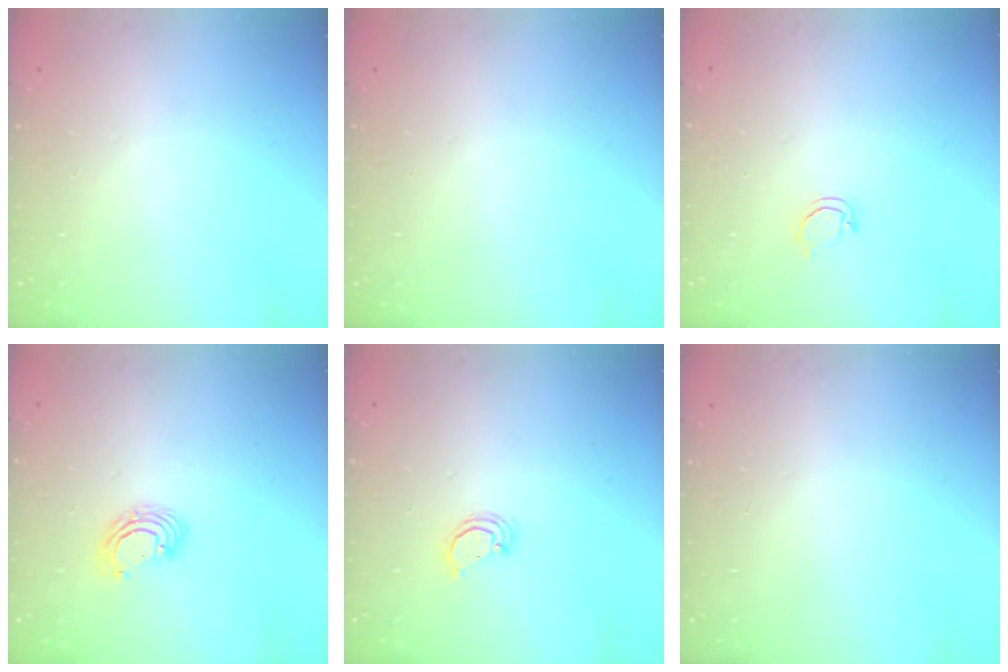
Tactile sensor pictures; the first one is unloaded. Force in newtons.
{"total": 0.0}
{"total": 3.1, "press": 3.1, "slide": 0.2}
{"total": 5.2, "press": 5.2, "slide": 0.3}
{"total": 2.8, "press": 2.8, "slide": 0.2}
{"total": 0.0}